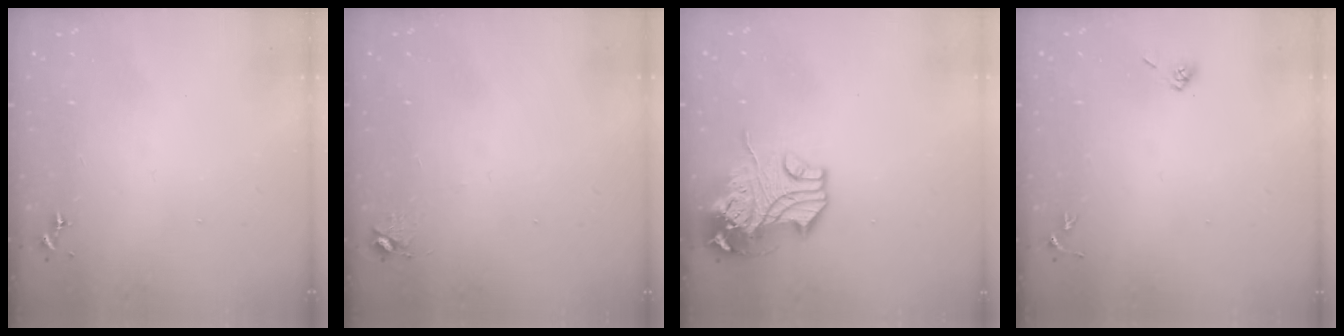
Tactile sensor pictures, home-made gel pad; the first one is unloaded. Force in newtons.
{"total": 4.7, "press": 4.7, "slide": 0.6}
{"total": 13.9, "press": 13.7, "slide": 2.3}
{"total": 4.2, "press": 3.9, "slide": 1.6}